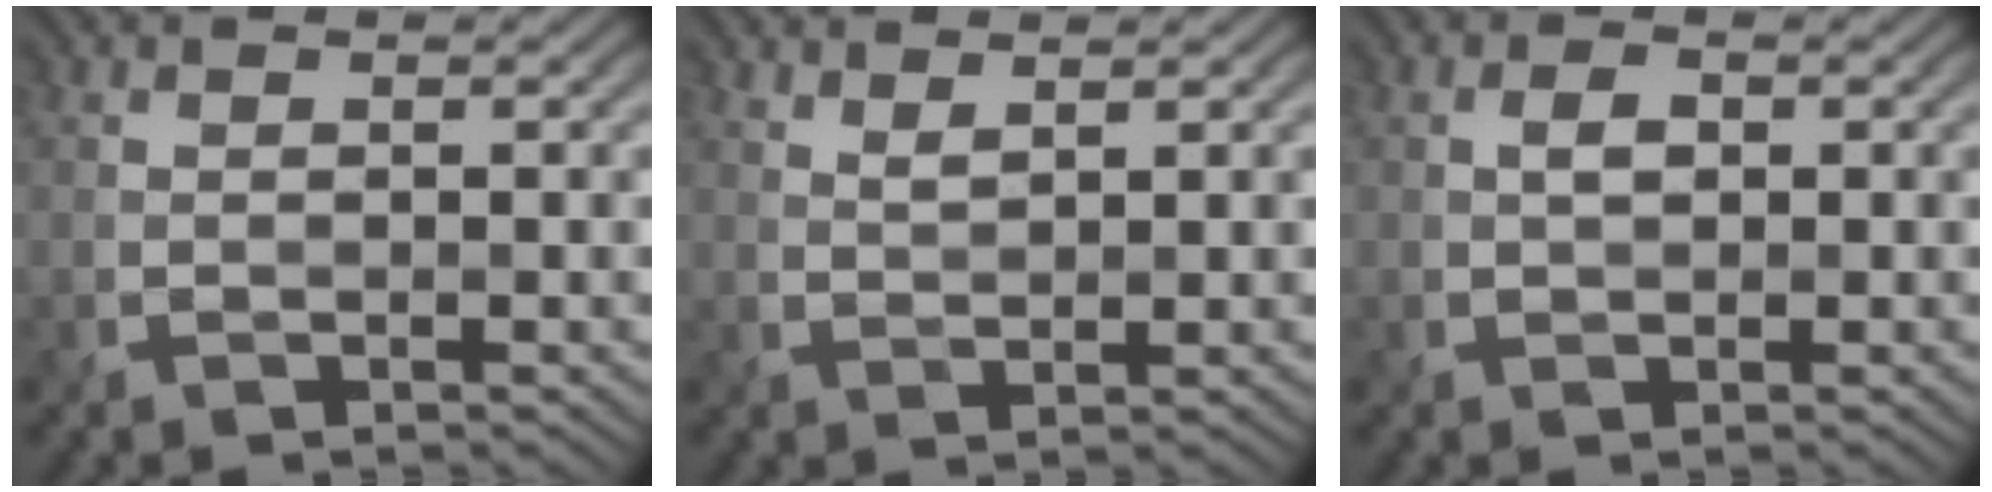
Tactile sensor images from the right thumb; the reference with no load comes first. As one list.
[{"total": 1.8, "force": [1.5, 0.3, 0.9], "torque": [-0.016, -0.004, 0.035]}, {"total": 1.6, "force": [0.0, 1.0, 1.2], "torque": [-0.024, 0.001, 0.000]}]